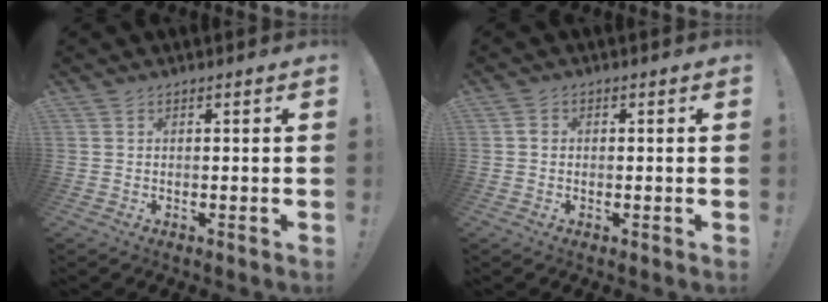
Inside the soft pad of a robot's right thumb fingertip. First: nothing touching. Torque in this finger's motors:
{"motor_torque": [-0.09, 0.15, 0.31, -0.11, -0.05]}